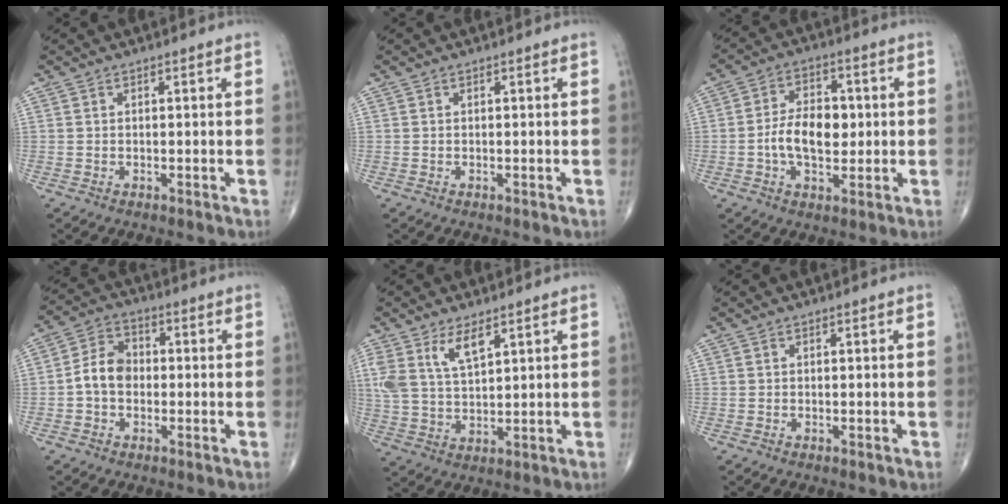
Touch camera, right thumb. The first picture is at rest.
{"total": 0.0}
{"total": 9.6, "force": [-0.5, 5.8, 7.6], "torque": [-0.116, 0.012, -0.013]}
{"total": 6.7, "force": [-0.9, 5.1, 4.3], "torque": [-0.066, 0.025, -0.030]}
{"total": 7.2, "force": [4.1, 2.8, 5.2], "torque": [-0.101, -0.017, 0.089]}
{"total": 0.0}